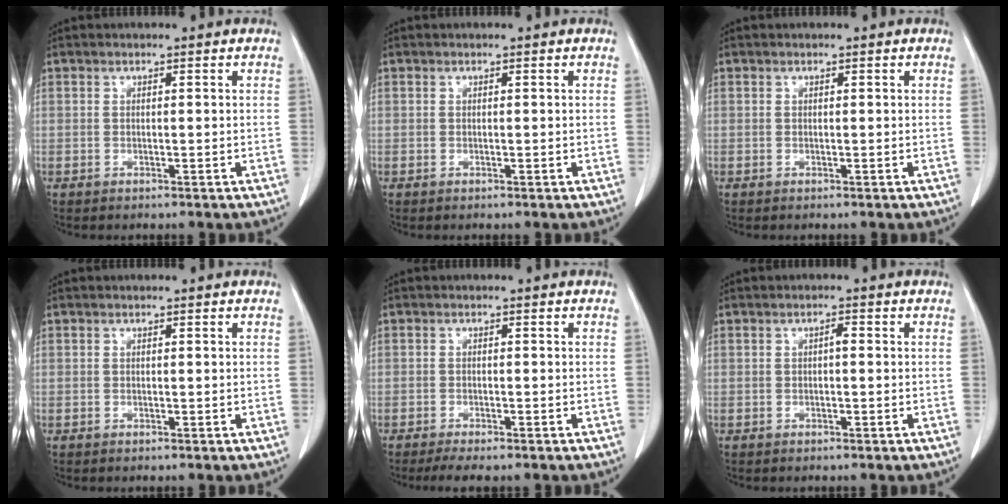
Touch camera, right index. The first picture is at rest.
{"total": 0.0}
{"total": 0.0}
{"total": 0.0}
{"total": 4.4, "force": [-3.6, 0.7, 2.5], "torque": [-0.034, -0.009, -0.052]}
{"total": 1.0, "force": [0.0, 0.3, 1.0], "torque": [-0.016, 0.003, -0.001]}